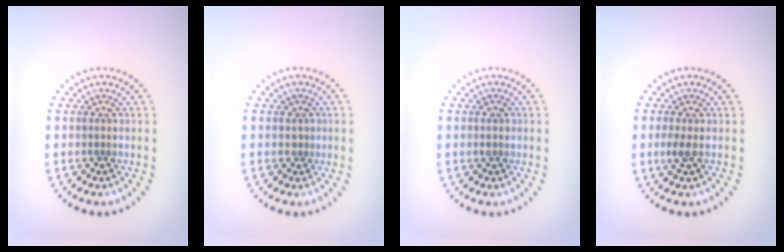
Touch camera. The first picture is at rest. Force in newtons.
{"total": 0.5, "press": 0.2, "slide": 0.5}
{"total": 0.7, "press": 0.7, "slide": 0.1}
{"total": 1.0, "press": 0.9, "slide": 0.3}